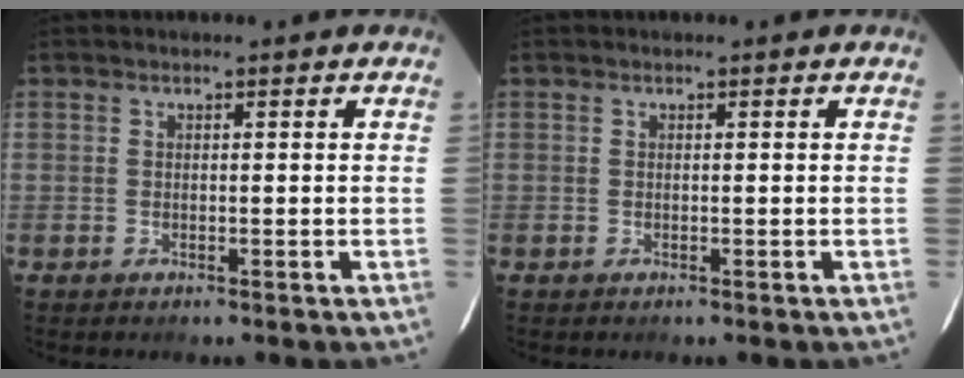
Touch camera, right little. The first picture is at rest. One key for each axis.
{"total": 0.0}